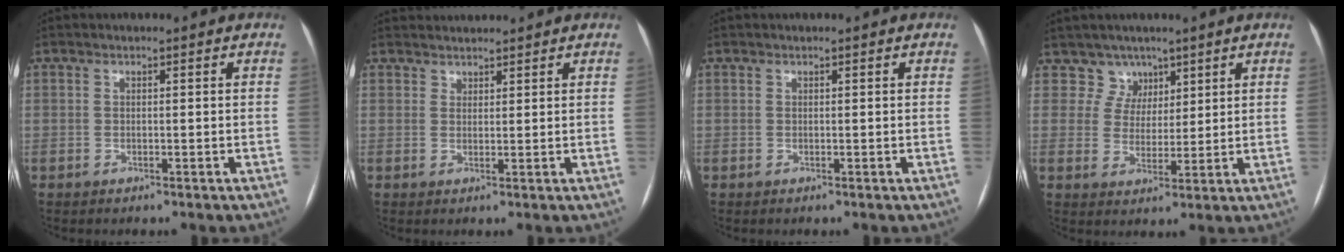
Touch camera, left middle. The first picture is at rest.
{"total": 3.2, "force": [3.0, 1.0, 0.0], "torque": [0.007, 0.023, 0.050]}
{"total": 0.0}
{"total": 4.6, "force": [3.2, 3.3, -0.6], "torque": [0.021, -0.004, 0.056]}